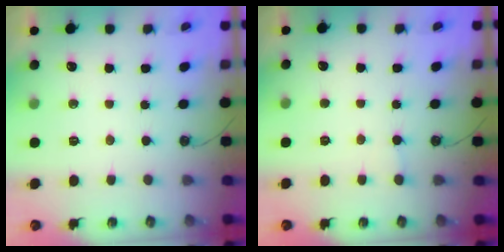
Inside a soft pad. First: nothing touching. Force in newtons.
{"total": 1.7, "press": 1.7, "slide": 0.3}